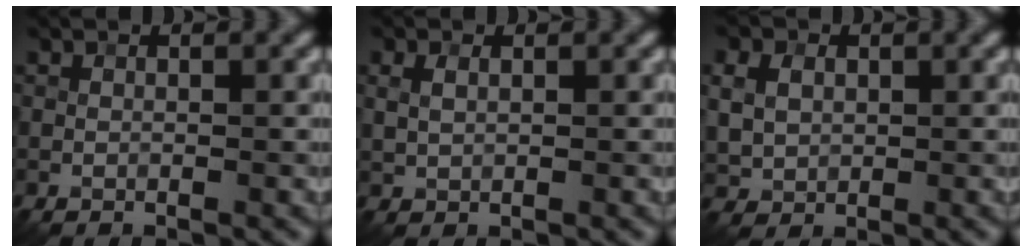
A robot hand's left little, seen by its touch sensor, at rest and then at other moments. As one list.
[{"total": 1.5, "force": [0.6, 0.9, 1.0], "torque": [-0.024, 0.001, 0.013]}, {"total": 3.9, "force": [1.2, 3.1, 2.1], "torque": [-0.059, 0.009, 0.019]}]